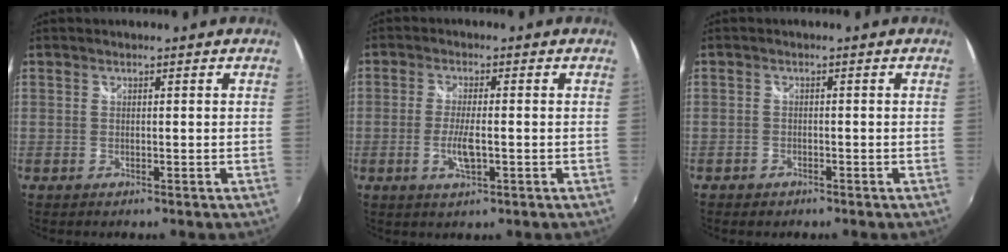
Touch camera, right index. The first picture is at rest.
{"total": 4.9, "force": [-1.3, 1.3, 4.6], "torque": [-0.093, -0.008, -0.023]}
{"total": 1.7, "force": [-1.2, 1.1, 0.4], "torque": [-0.013, 0.001, -0.020]}